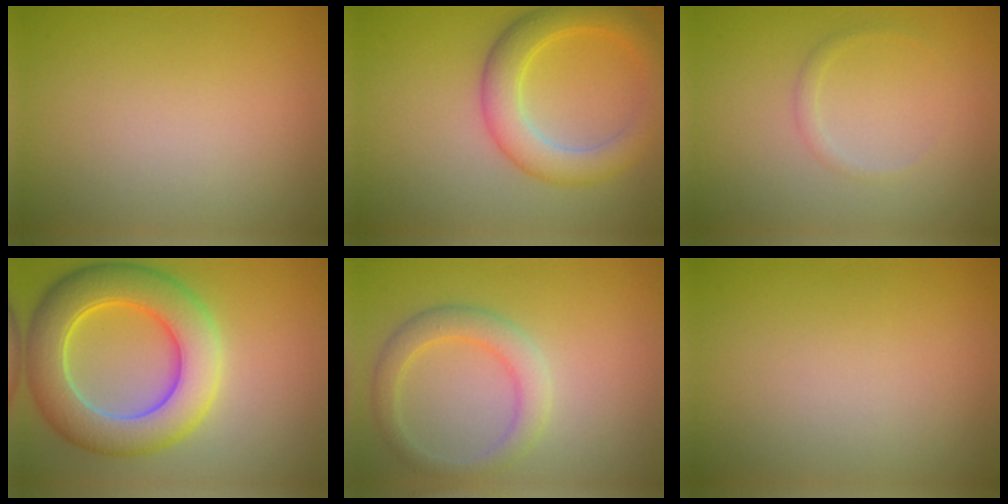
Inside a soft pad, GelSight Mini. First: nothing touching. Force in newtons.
{"total": 5.1, "press": 5.1, "slide": 0.3}
{"total": 0.8, "press": 0.8, "slide": 0.0}
{"total": 8.8, "press": 8.8, "slide": 0.3}
{"total": 3.2, "press": 3.2, "slide": 0.3}
{"total": 0.0}